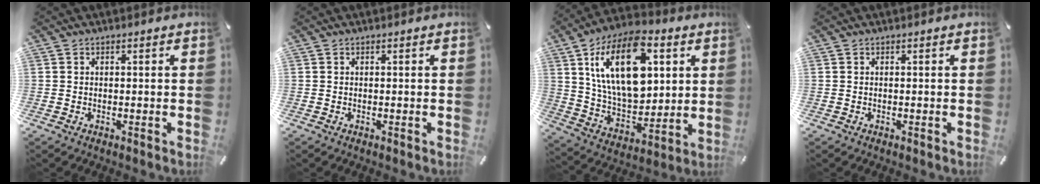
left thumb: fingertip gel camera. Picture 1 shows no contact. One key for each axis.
{"total": 0.0}
{"total": 22.5, "fx": 7.9, "fy": 13.1, "fz": 16.5, "tx": -0.306, "ty": -0.017, "tz": 0.131}
{"total": 0.0}